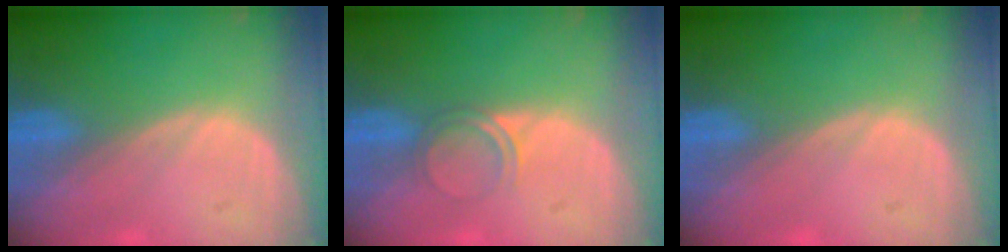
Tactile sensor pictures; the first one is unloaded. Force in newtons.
{"total": 2.5, "press": 2.1, "slide": 1.2}
{"total": 0.0}